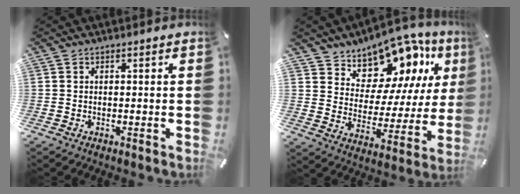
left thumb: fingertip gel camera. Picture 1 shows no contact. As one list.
[{"total": 12.5, "force": [9.8, 7.4, 2.6], "torque": [-0.051, -0.099, 0.175]}]